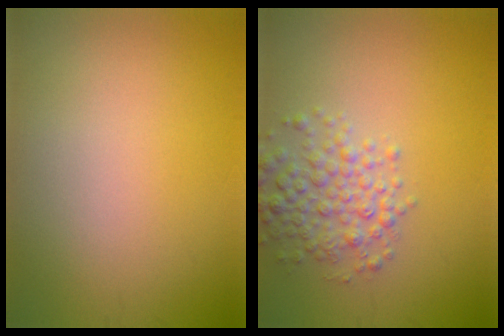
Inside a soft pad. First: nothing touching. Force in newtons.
{"total": 3.7, "press": 3.7, "slide": 0.1}